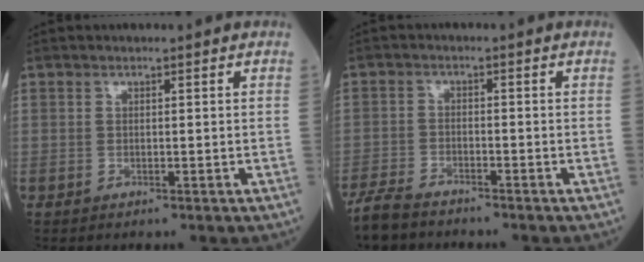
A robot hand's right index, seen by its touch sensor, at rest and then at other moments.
{"total": 5.7, "force": [-5.1, 1.4, 2.0], "torque": [-0.040, -0.015, -0.095]}